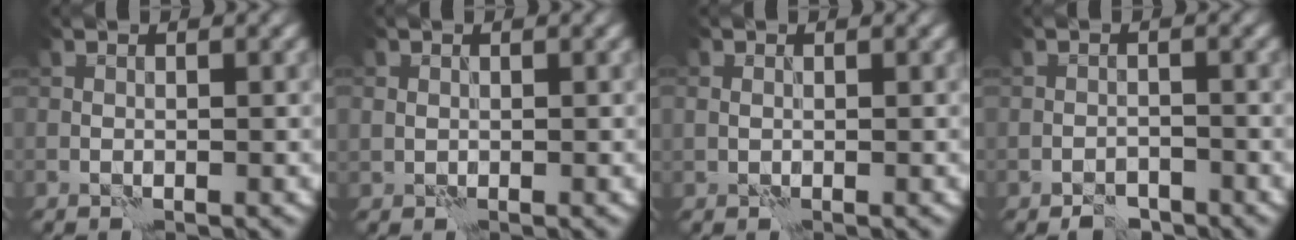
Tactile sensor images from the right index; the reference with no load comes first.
{"total": 0.8, "force": [0.1, 0.8, 0.2], "torque": [-0.001, 0.000, 0.002]}
{"total": 0.8, "force": [0.0, 0.7, 0.4], "torque": [-0.005, 0.001, 0.001]}
{"total": 2.2, "force": [-2.0, 0.9, 0.7], "torque": [-0.007, 0.007, -0.035]}